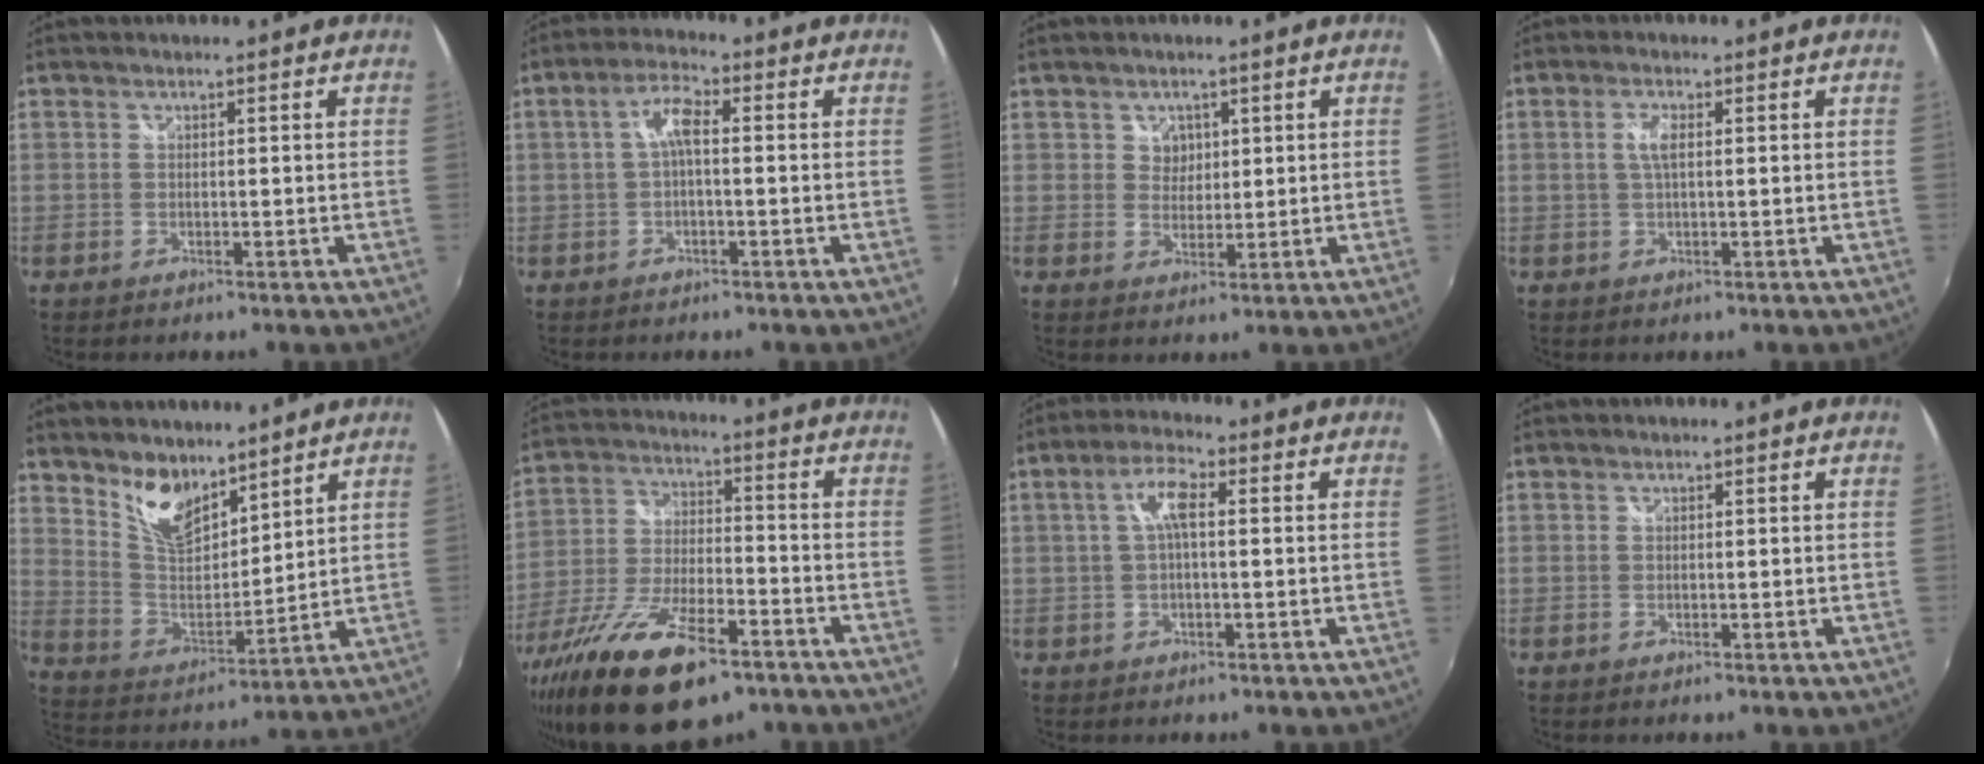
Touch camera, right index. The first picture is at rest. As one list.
[{"total": 4.5, "force": [-0.1, 1.2, 4.3], "torque": [-0.086, 0.015, -0.002]}, {"total": 2.9, "force": [1.2, 2.6, 0.5], "torque": [-0.001, 0.006, 0.021]}, {"total": 2.5, "force": [0.4, 0.7, 2.4], "torque": [-0.049, 0.001, 0.006]}, {"total": 10.6, "force": [8.0, 4.6, 5.2], "torque": [-0.097, 0.001, 0.161]}, {"total": 22.2, "force": [-13.9, 8.3, 15.2], "torque": [-0.305, -0.050, -0.237]}, {"total": 5.1, "force": [0.6, 1.4, 4.9], "torque": [-0.093, 0.013, 0.012]}, {"total": 0.0}]